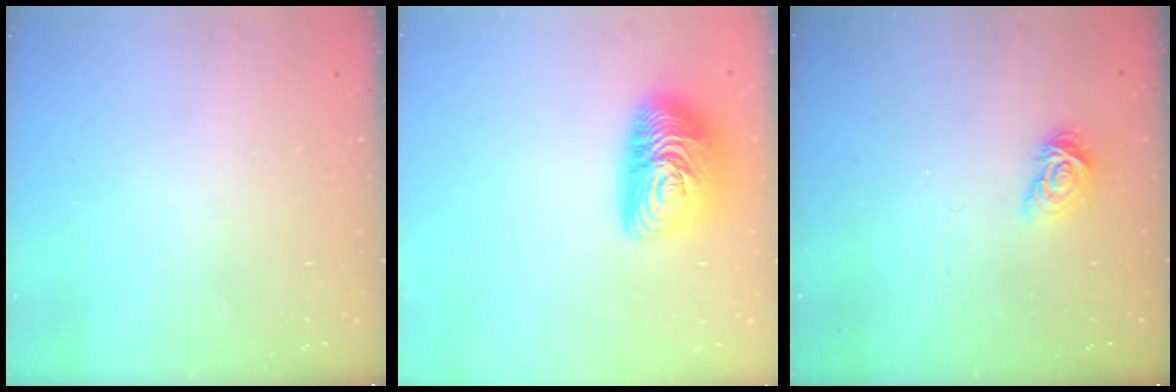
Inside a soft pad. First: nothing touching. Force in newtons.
{"total": 15.1, "press": 15.1, "slide": 0.9}
{"total": 5.6, "press": 5.6, "slide": 0.1}